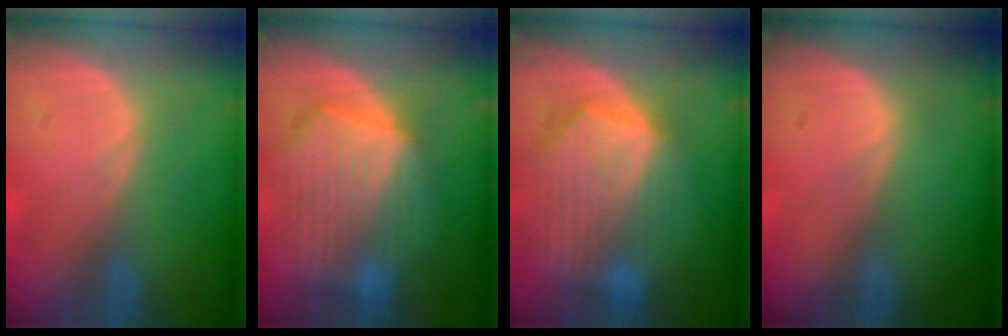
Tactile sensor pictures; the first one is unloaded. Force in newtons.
{"total": 10.4, "press": 9.1, "slide": 5.1}
{"total": 10.4, "press": 9.2, "slide": 4.9}
{"total": 0.0}